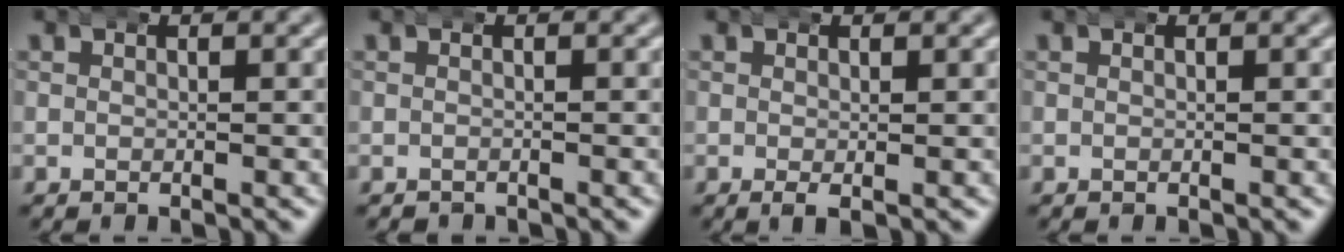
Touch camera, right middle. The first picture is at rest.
{"total": 0.7, "force": [-0.6, 0.0, -0.2], "torque": [-0.002, -0.007, -0.006]}
{"total": 1.1, "force": [-0.4, 0.3, 0.9], "torque": [-0.022, -0.005, -0.004]}
{"total": 0.0}